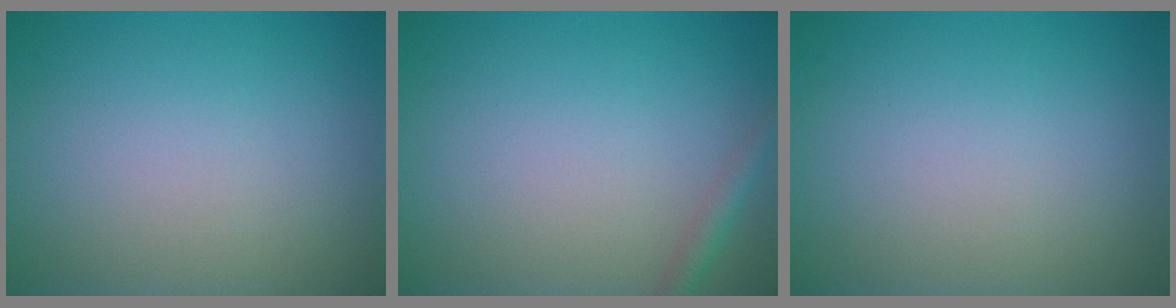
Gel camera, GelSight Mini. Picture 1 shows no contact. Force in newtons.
{"total": 1.5, "press": 1.5, "slide": 0.1}
{"total": 0.0}